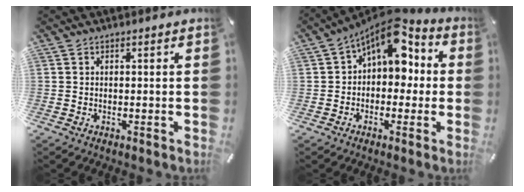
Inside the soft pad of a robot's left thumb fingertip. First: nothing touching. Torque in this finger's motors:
{"motor_torque": [2.25, 2.76, 1.18, 0.43, 0.10]}